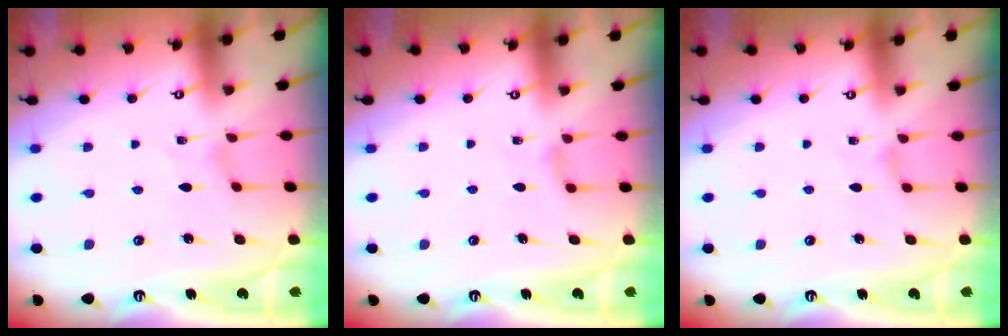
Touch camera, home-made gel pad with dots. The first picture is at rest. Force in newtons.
{"total": 2.0, "press": 2.0, "slide": 0.4}
{"total": 1.5, "press": 1.4, "slide": 0.4}